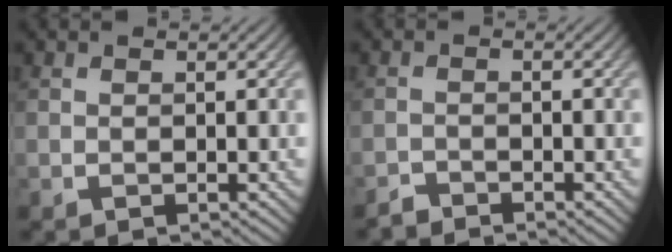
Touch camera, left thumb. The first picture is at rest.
{"total": 1.5, "force": [-1.5, 0.0, 0.1], "torque": [0.002, 0.002, -0.034]}